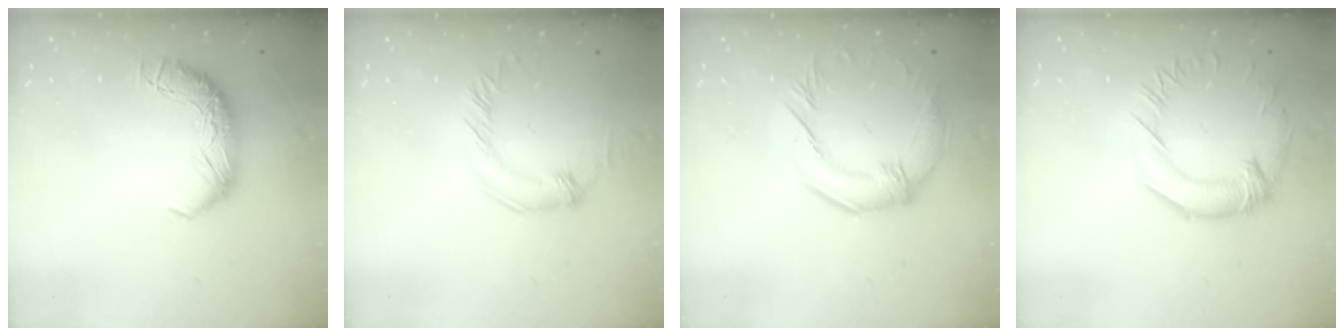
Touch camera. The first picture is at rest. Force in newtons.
{"total": 2.0, "press": 2.0, "slide": 0.4}
{"total": 2.9, "press": 2.5, "slide": 1.5}
{"total": 1.3, "press": 0.4, "slide": 1.3}